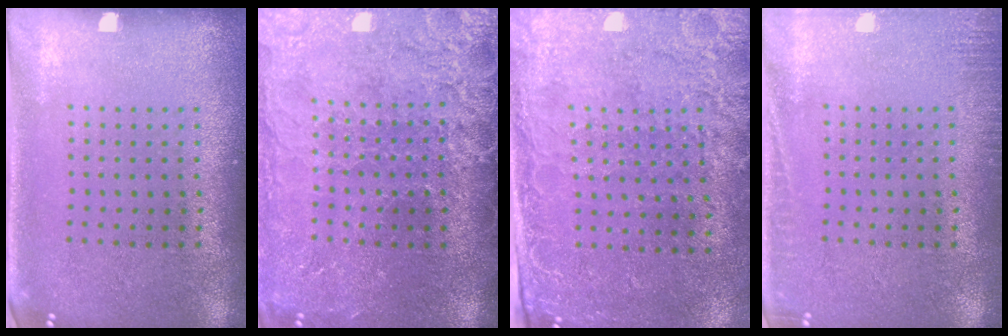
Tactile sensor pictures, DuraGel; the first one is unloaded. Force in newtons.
{"total": 3.8, "press": 3.4, "slide": 1.7}
{"total": 2.6, "press": 2.3, "slide": 1.3}
{"total": 1.9, "press": 1.9, "slide": 0.4}